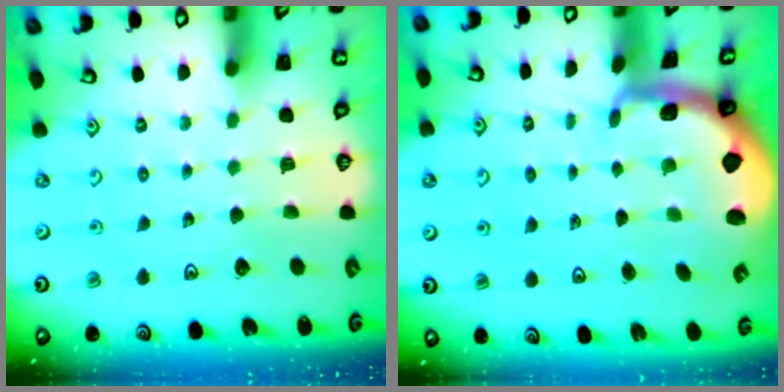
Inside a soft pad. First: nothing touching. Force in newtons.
{"total": 1.7, "press": 1.7, "slide": 0.4}